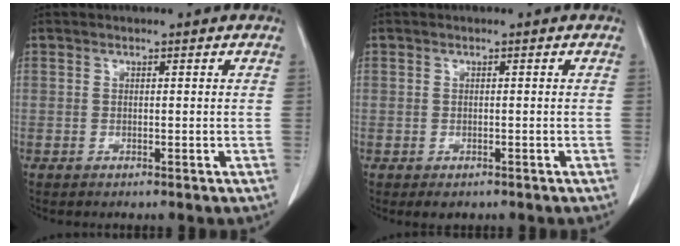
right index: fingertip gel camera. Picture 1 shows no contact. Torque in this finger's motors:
{"motor_torque": [-1.05, 0.18, -0.53, -0.16]}